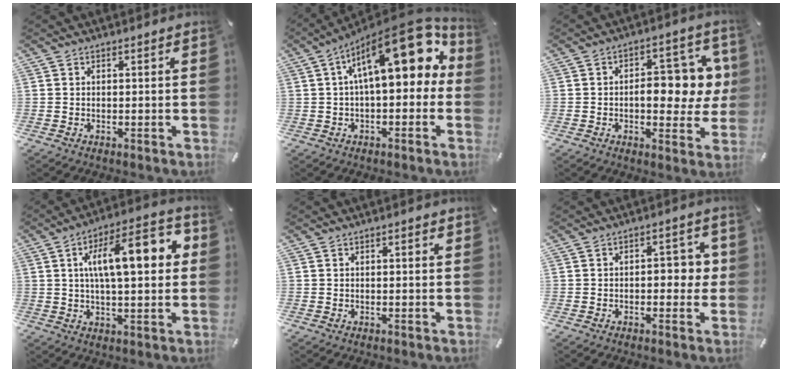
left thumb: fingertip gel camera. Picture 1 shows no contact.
{"total": 19.7, "force": [7.3, 8.2, 16.3], "torque": [-0.247, -0.047, 0.118]}
{"total": 11.8, "force": [0.7, 6.7, 9.7], "torque": [-0.122, -0.001, 0.010]}
{"total": 16.7, "force": [4.1, 6.2, 14.9], "torque": [-0.234, 0.002, 0.059]}
{"total": 1.2, "force": [0.3, 0.4, 1.1], "torque": [-0.021, 0.003, 0.003]}
{"total": 6.1, "force": [0.0, 3.5, 4.9], "torque": [-0.059, 0.001, -0.010]}